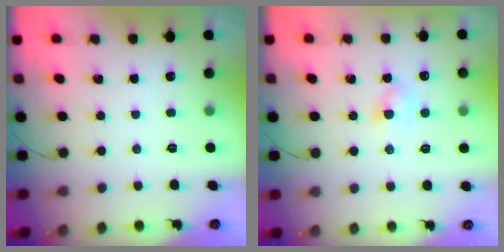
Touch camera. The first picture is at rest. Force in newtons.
{"total": 2.2, "press": 2.1, "slide": 0.9}